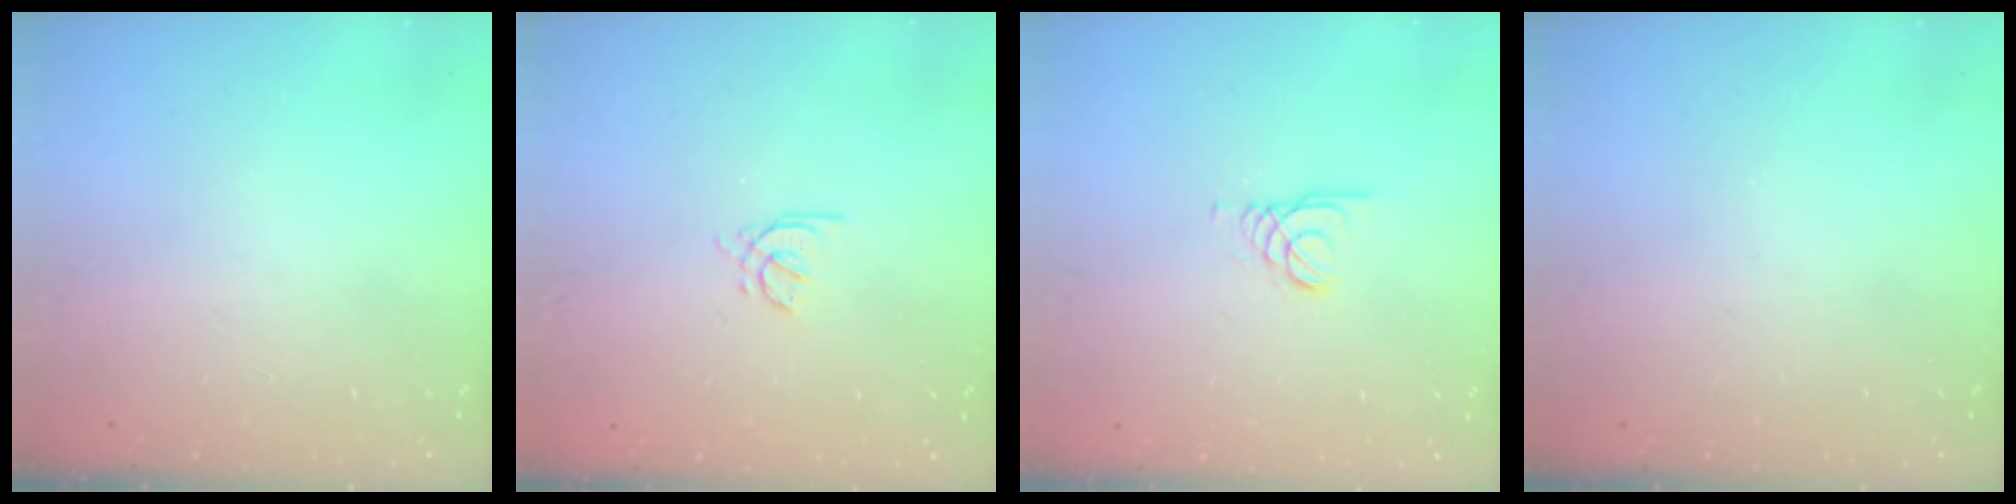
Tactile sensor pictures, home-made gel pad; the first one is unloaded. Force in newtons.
{"total": 2.8, "press": 2.7, "slide": 0.8}
{"total": 1.3, "press": 1.3, "slide": 0.1}
{"total": 0.0}